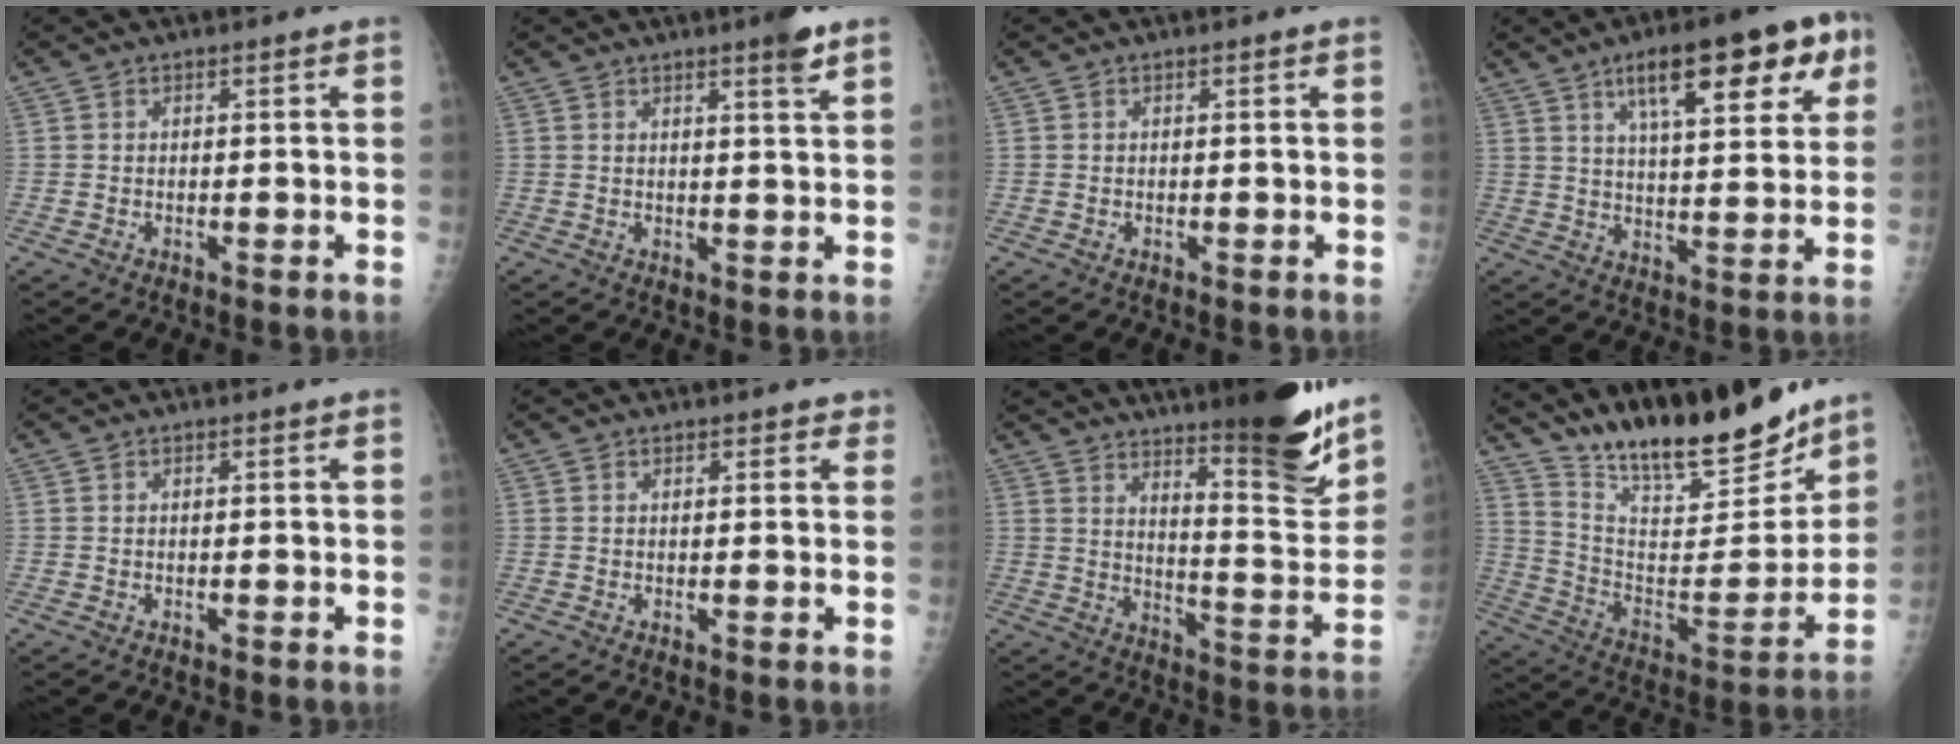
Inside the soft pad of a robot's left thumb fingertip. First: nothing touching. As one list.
[{"total": 4.0, "force": [2.7, 0.2, 2.9], "torque": [-0.038, -0.018, 0.037]}, {"total": 0.0}, {"total": 18.6, "force": [9.1, 6.1, 15.0], "torque": [-0.183, -0.011, 0.133]}, {"total": 0.0}, {"total": 1.7, "force": [1.2, 1.0, 0.5], "torque": [0.012, -0.004, 0.008]}, {"total": 27.2, "force": [19.1, 3.5, 19.0], "torque": [-0.267, -0.116, 0.287]}, {"total": 22.7, "force": [19.2, 5.7, 10.8], "torque": [-0.134, -0.106, 0.322]}]